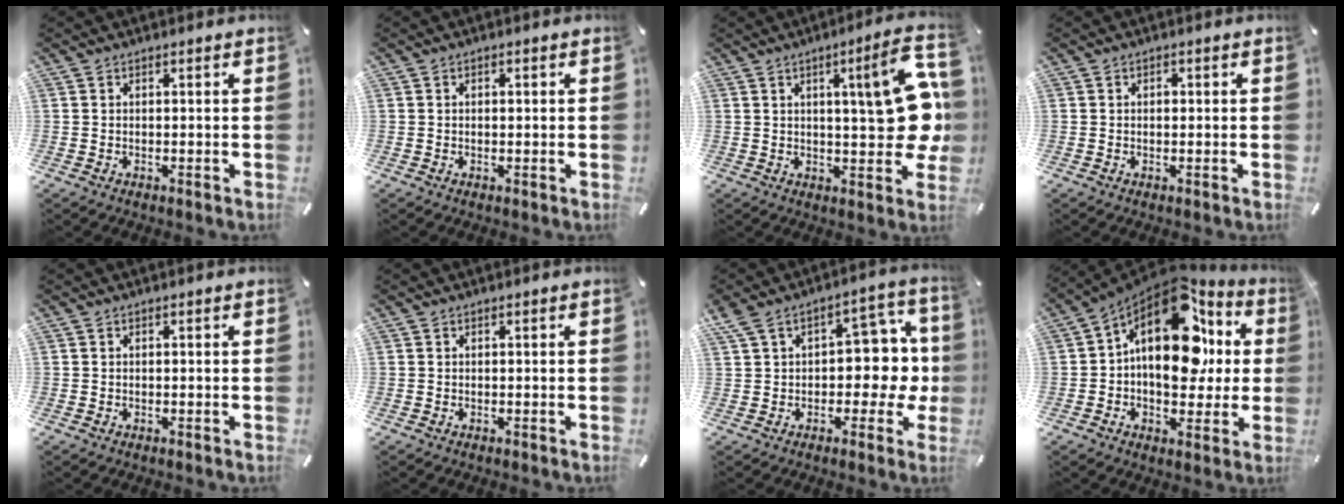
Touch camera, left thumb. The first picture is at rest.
{"total": 1.0, "force": [0.1, 0.6, 0.8], "torque": [-0.015, 0.003, -0.001]}
{"total": 18.4, "force": [3.2, 5.3, 17.3], "torque": [-0.212, -0.023, 0.041]}
{"total": 1.1, "force": [0.1, 0.7, 0.8], "torque": [-0.009, -0.001, -0.001]}
{"total": 0.0}
{"total": 0.0}
{"total": 14.2, "force": [2.3, 9.3, 10.5], "torque": [-0.146, -0.005, 0.048]}
{"total": 21.2, "force": [5.5, 13.4, 15.4], "torque": [-0.233, -0.039, 0.094]}